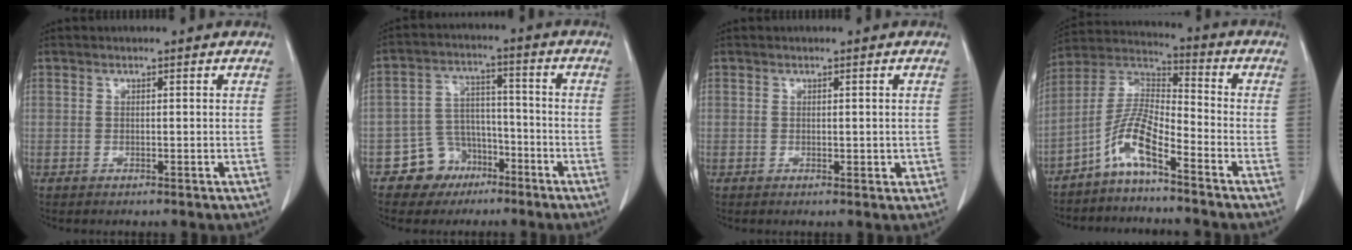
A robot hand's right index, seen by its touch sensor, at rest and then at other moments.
{"total": 7.4, "force": [-4.3, 5.9, 0.9], "torque": [-0.009, 0.017, -0.066]}
{"total": 1.6, "force": [-0.1, 0.9, 1.3], "torque": [-0.015, -0.001, 0.003]}
{"total": 8.2, "force": [-5.3, 1.0, 6.2], "torque": [-0.135, 0.013, -0.111]}